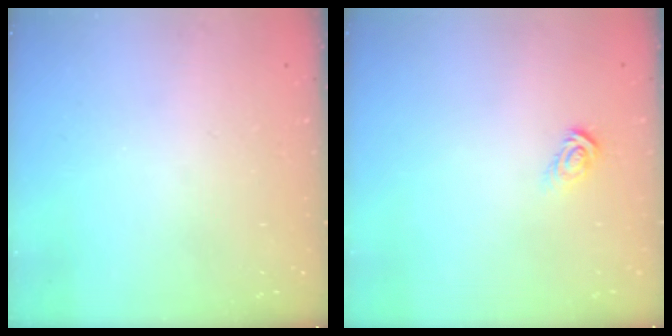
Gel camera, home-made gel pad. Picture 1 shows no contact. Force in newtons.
{"total": 4.3, "press": 4.3, "slide": 0.2}